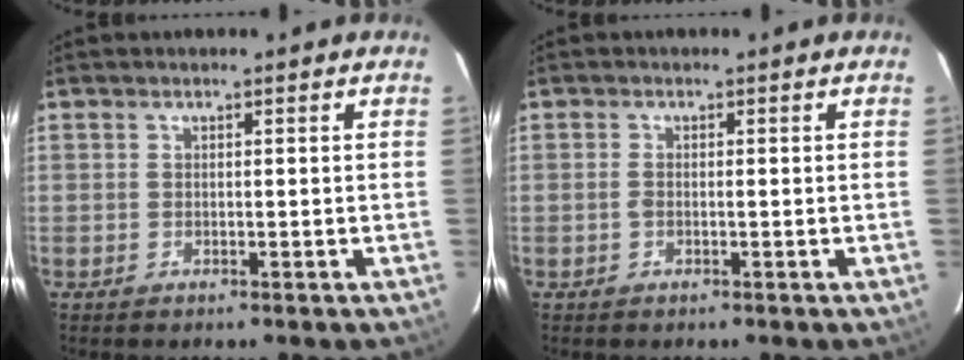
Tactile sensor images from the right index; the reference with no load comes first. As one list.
[{"total": 0.8, "force": [-0.2, 0.3, 0.8], "torque": [-0.017, 0.001, -0.003]}]